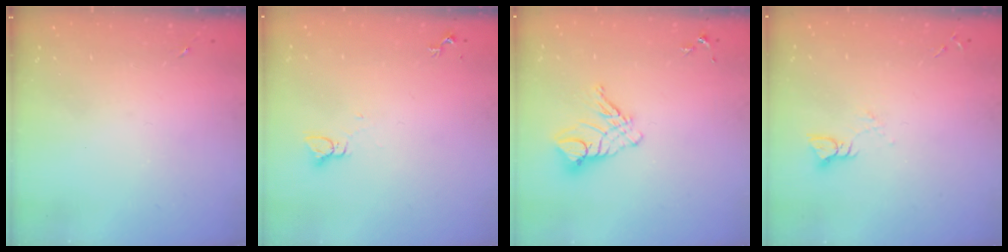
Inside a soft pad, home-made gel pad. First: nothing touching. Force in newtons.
{"total": 2.2, "press": 2.2, "slide": 0.1}
{"total": 10.7, "press": 10.6, "slide": 1.1}
{"total": 3.5, "press": 3.5, "slide": 0.3}